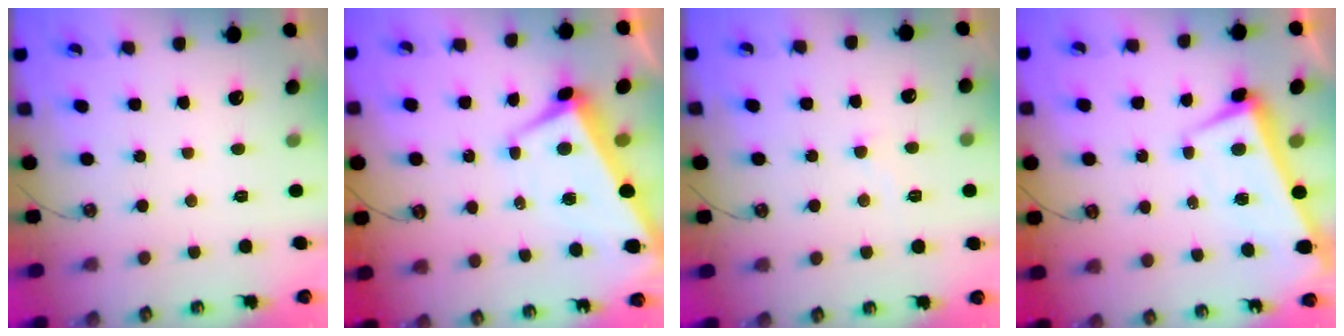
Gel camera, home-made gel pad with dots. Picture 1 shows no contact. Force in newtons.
{"total": 0.8, "press": 0.2, "slide": 0.8}
{"total": 4.5, "press": 4.5, "slide": 0.5}
{"total": 2.0, "press": 1.9, "slide": 0.6}